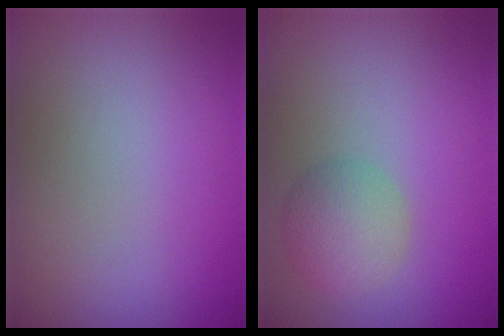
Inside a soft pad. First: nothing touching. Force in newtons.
{"total": 3.3, "press": 3.3, "slide": 0.0}